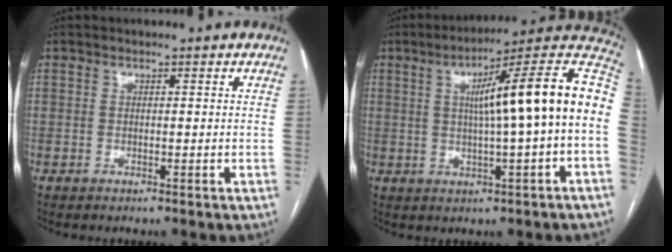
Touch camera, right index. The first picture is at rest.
{"total": 17.8, "force": [1.5, 0.2, 17.7], "torque": [-0.247, 0.034, 0.015]}